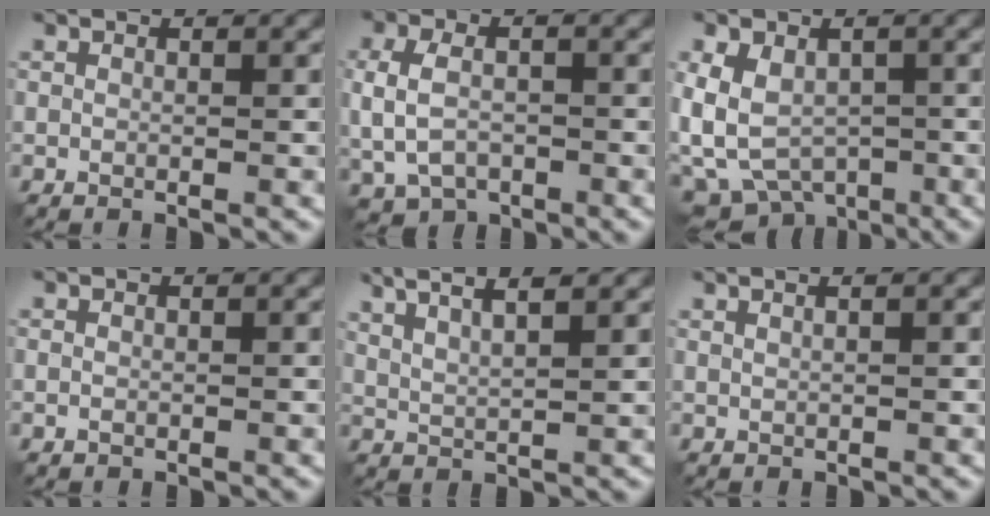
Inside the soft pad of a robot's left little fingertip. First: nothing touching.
{"total": 5.0, "force": [-0.9, 3.5, 3.4], "torque": [-0.077, -0.007, -0.003]}
{"total": 7.2, "force": [-1.6, 5.3, 4.5], "torque": [-0.092, -0.010, -0.038]}
{"total": 0.0}
{"total": 8.2, "force": [5.3, 2.7, 5.6], "torque": [-0.082, 0.031, 0.063]}
{"total": 2.1, "force": [1.2, 0.9, 1.4], "torque": [-0.012, 0.012, -0.004]}